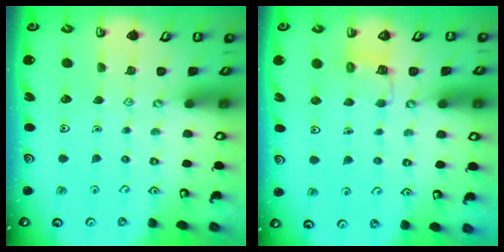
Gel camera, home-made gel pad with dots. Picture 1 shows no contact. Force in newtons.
{"total": 2.8, "press": 2.8, "slide": 0.2}